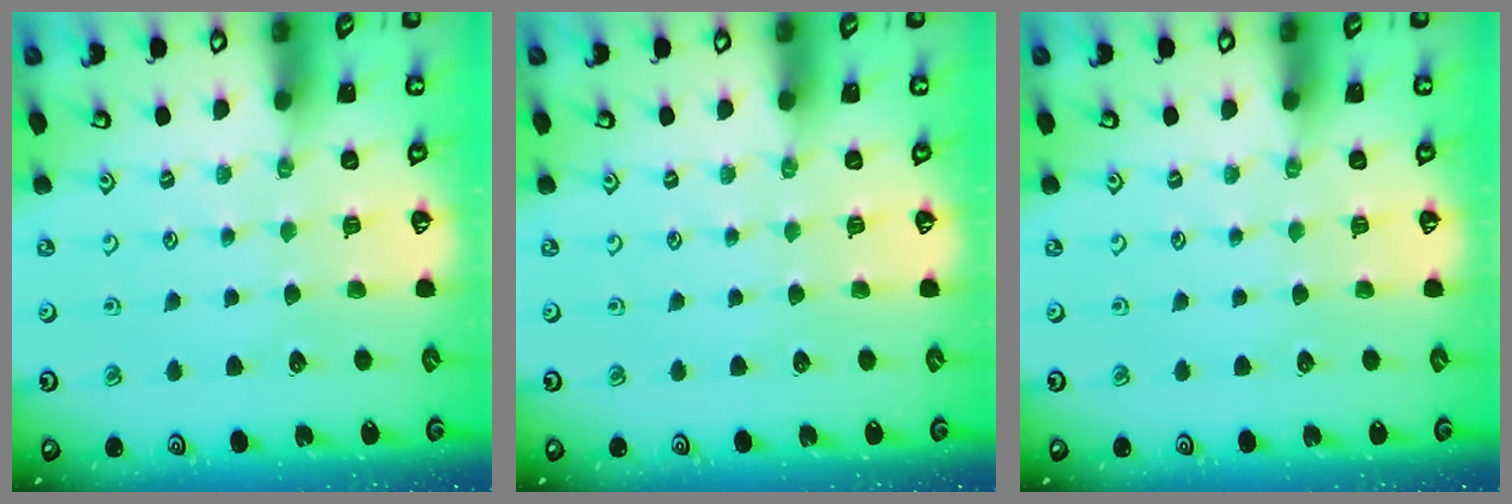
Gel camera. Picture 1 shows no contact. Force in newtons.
{"total": 0.0}
{"total": 0.0}